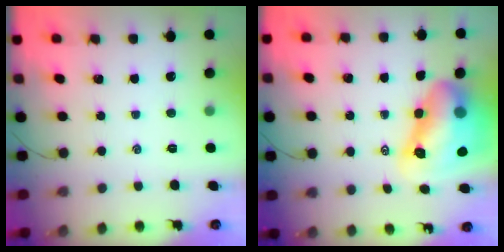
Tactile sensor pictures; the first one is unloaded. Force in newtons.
{"total": 14.4, "press": 13.8, "slide": 4.1}